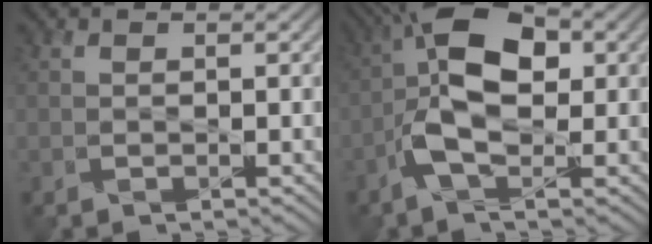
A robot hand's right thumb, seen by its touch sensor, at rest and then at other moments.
{"total": 9.0, "force": [-0.9, 4.1, 8.0], "torque": [-0.155, 0.029, -0.034]}